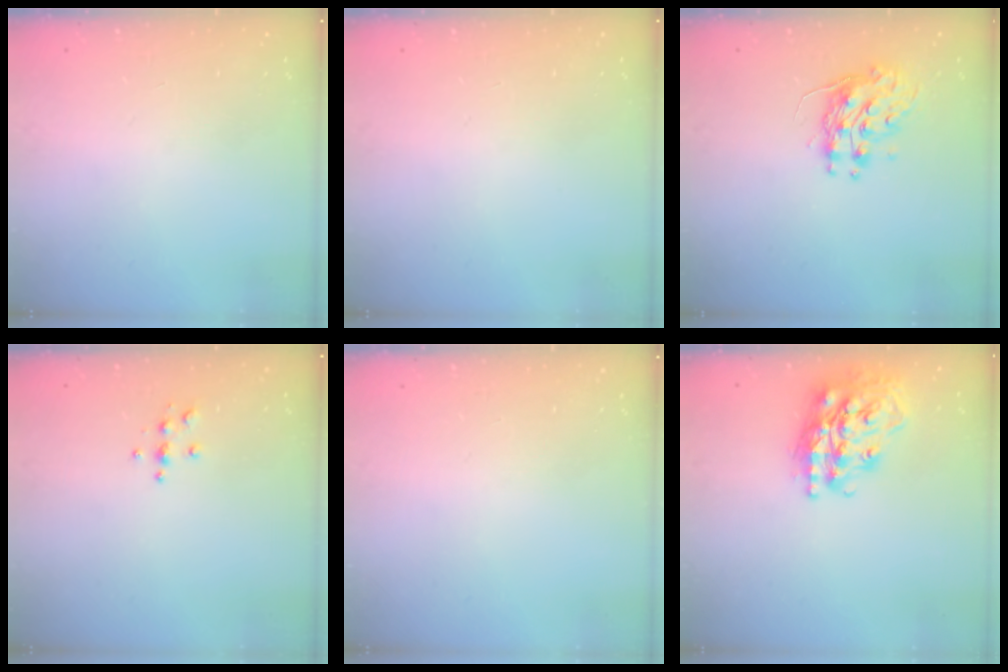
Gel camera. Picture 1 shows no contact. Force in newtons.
{"total": 0.0}
{"total": 9.2, "press": 9.2, "slide": 0.7}
{"total": 3.9, "press": 3.9, "slide": 0.5}
{"total": 0.0}
{"total": 20.5, "press": 20.5, "slide": 1.6}